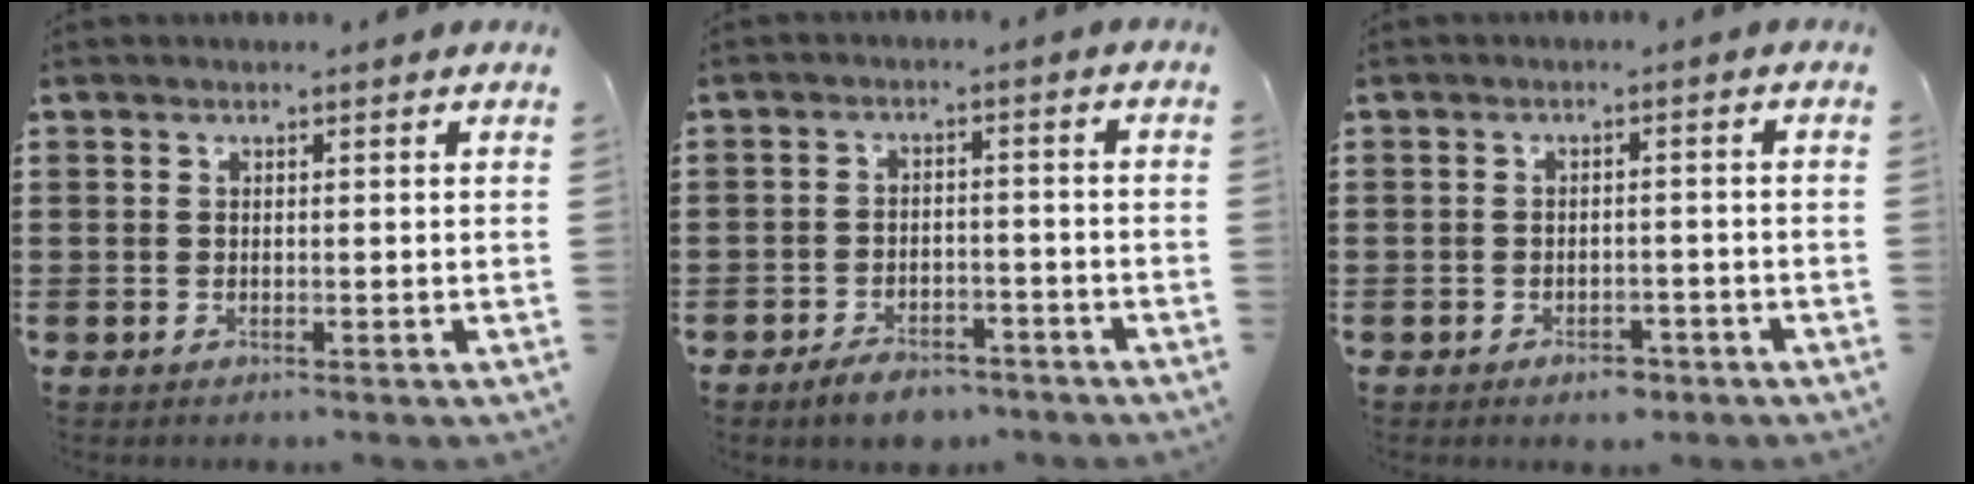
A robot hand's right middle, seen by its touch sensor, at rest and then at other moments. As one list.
[{"total": 3.9, "force": [-3.6, 1.2, 1.1], "torque": [-0.019, 0.011, -0.070]}, {"total": 2.2, "force": [-1.8, 1.1, 0.8], "torque": [-0.020, 0.002, -0.036]}]